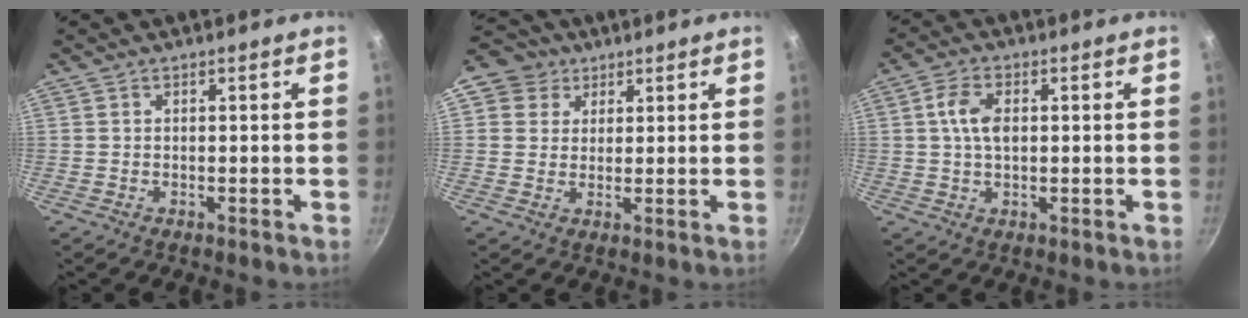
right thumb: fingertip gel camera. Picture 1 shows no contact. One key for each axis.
{"total": 6.8, "fx": 3.2, "fy": 5.8, "fz": 1.5, "tx": 0.003, "ty": 0.004, "tz": 0.041}
{"total": 5.5, "fx": 0.7, "fy": 3.2, "fz": 4.4, "tx": -0.081, "ty": 0.007, "tz": 0.010}